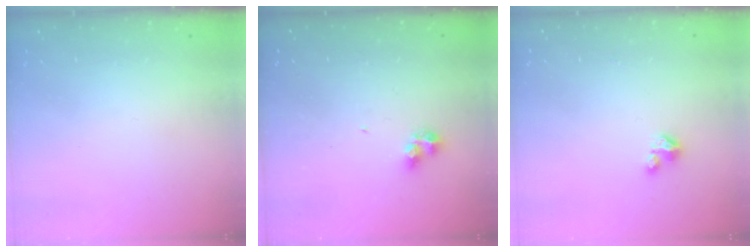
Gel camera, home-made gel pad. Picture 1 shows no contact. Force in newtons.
{"total": 4.7, "press": 4.7, "slide": 0.3}
{"total": 1.5, "press": 1.5, "slide": 0.2}